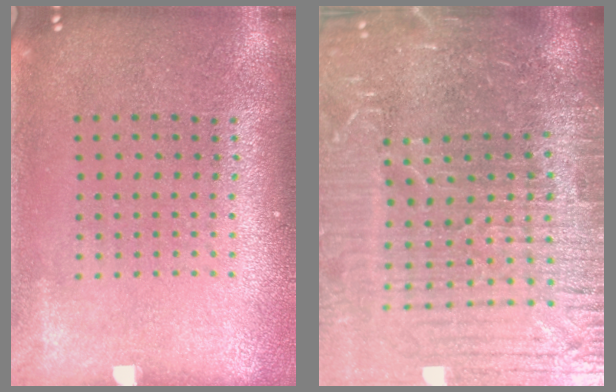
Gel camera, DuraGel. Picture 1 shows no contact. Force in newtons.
{"total": 7.0, "press": 6.1, "slide": 3.5}